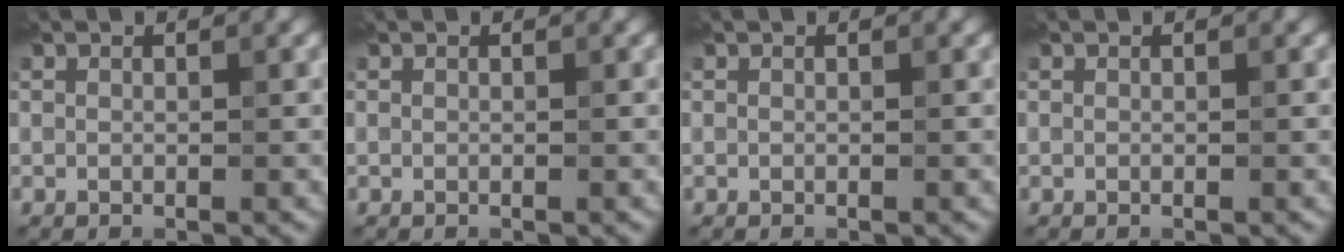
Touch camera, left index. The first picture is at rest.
{"total": 0.0}
{"total": 0.0}
{"total": 0.0}